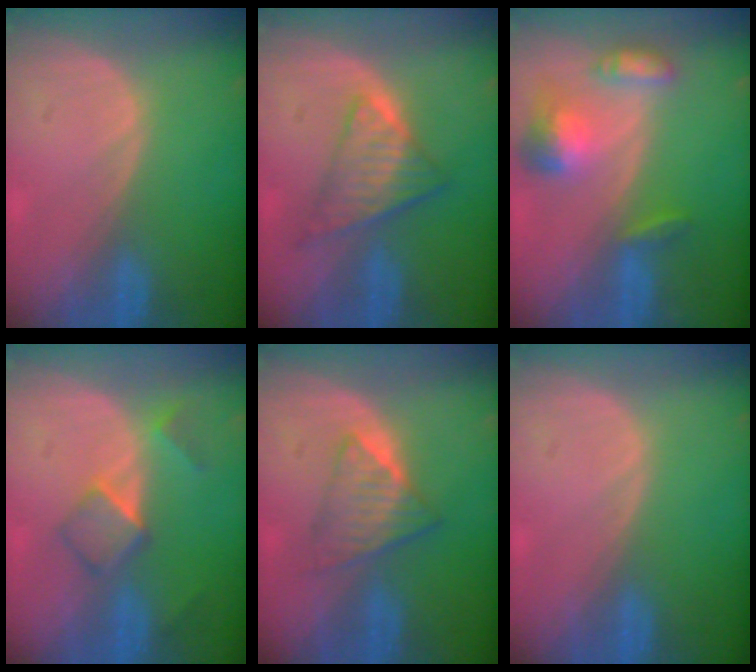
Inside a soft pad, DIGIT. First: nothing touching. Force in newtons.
{"total": 6.9, "press": 6.1, "slide": 3.2}
{"total": 7.0, "press": 6.6, "slide": 2.5}
{"total": 5.2, "press": 4.6, "slide": 2.5}
{"total": 5.8, "press": 5.1, "slide": 2.7}
{"total": 0.0}